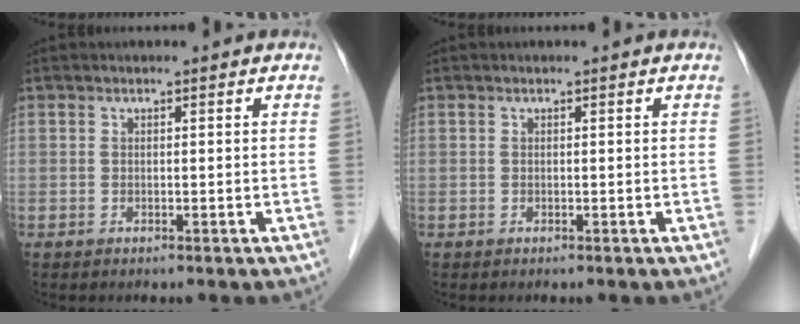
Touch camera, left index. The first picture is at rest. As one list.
[{"total": 0.0}]